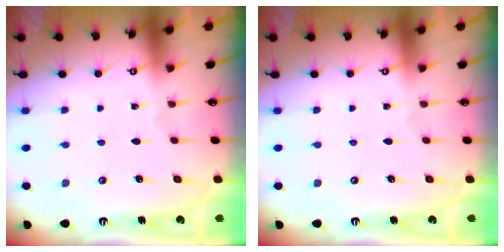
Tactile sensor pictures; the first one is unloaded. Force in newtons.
{"total": 0.0}